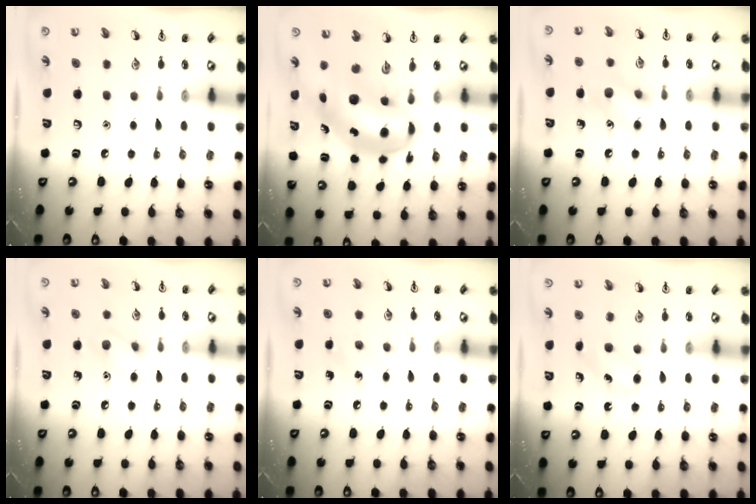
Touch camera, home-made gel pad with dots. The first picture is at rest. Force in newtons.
{"total": 8.1, "press": 7.7, "slide": 2.3}
{"total": 10.5, "press": 10.4, "slide": 0.9}
{"total": 6.7, "press": 6.6, "slide": 0.9}
{"total": 5.6, "press": 5.3, "slide": 1.9}
{"total": 4.7, "press": 4.5, "slide": 1.6}